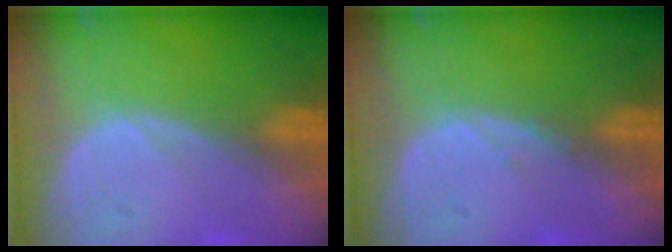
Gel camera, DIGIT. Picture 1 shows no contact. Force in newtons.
{"total": 0.6, "press": 0.6, "slide": 0.3}